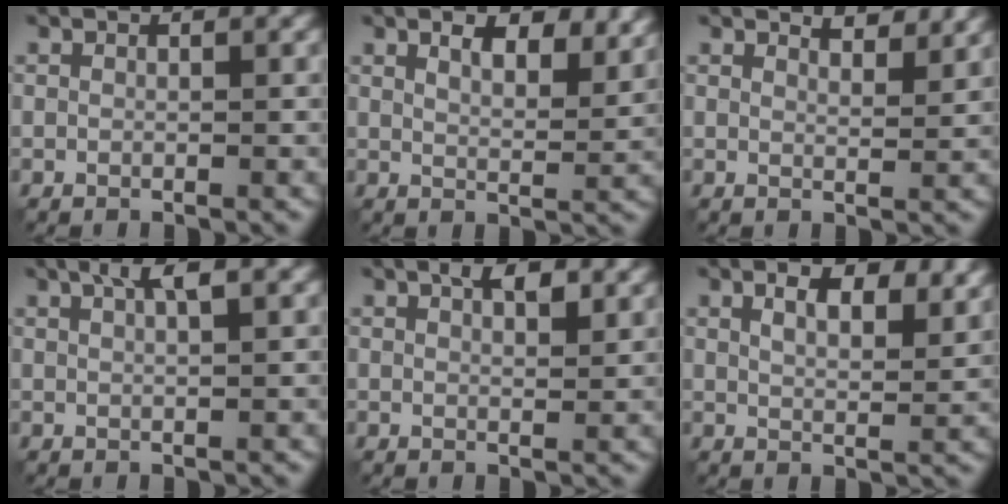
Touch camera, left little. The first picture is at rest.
{"total": 4.8, "force": [3.2, 1.7, 3.1], "torque": [-0.053, 0.000, 0.044]}
{"total": 2.6, "force": [2.4, 0.5, 1.0], "torque": [-0.015, -0.004, 0.033]}
{"total": 2.8, "force": [1.5, 0.4, 2.4], "torque": [-0.036, 0.008, 0.023]}
{"total": 2.7, "force": [1.5, 1.0, 2.0], "torque": [-0.029, 0.001, 0.025]}
{"total": 4.6, "force": [2.8, 1.7, 3.3], "torque": [-0.053, -0.002, 0.042]}